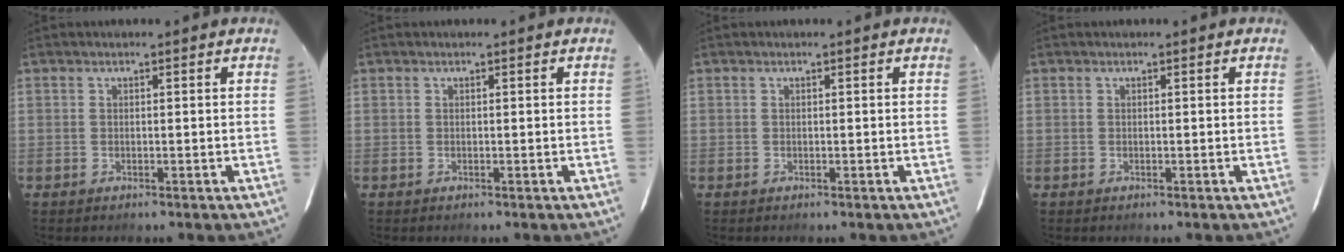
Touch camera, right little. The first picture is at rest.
{"total": 0.0}
{"total": 0.0}
{"total": 0.0}